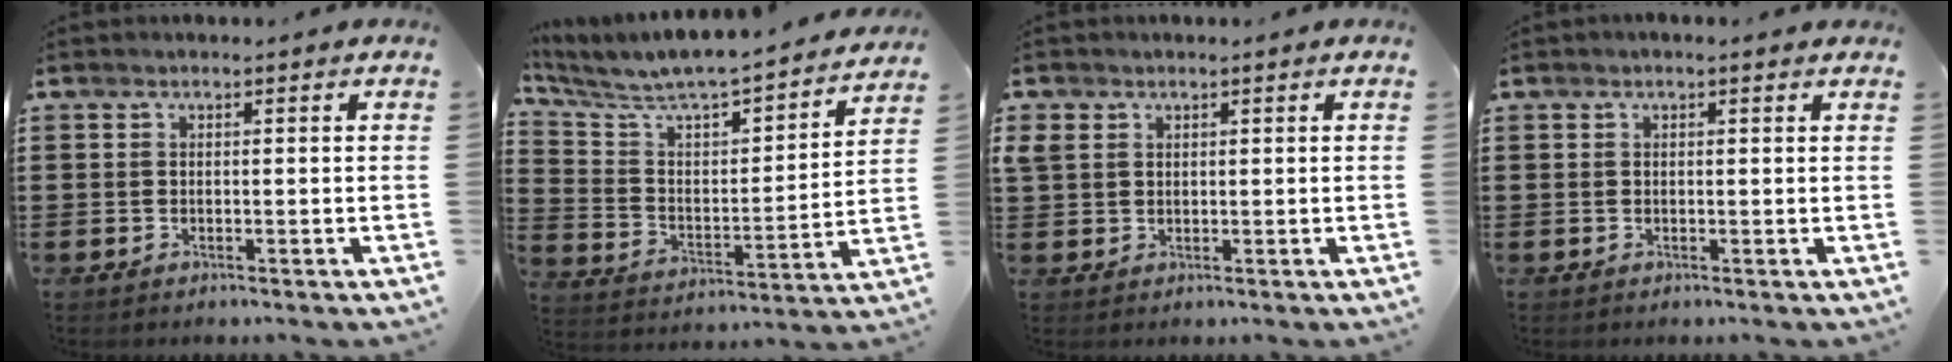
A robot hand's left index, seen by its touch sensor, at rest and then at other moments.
{"total": 5.8, "force": [5.4, 0.8, 2.0], "torque": [-0.071, -0.056, 0.082]}
{"total": 2.1, "force": [1.1, 1.6, 0.7], "torque": [-0.023, 0.007, 0.019]}
{"total": 0.6, "force": [0.2, 0.0, 0.5], "torque": [-0.012, 0.000, 0.005]}